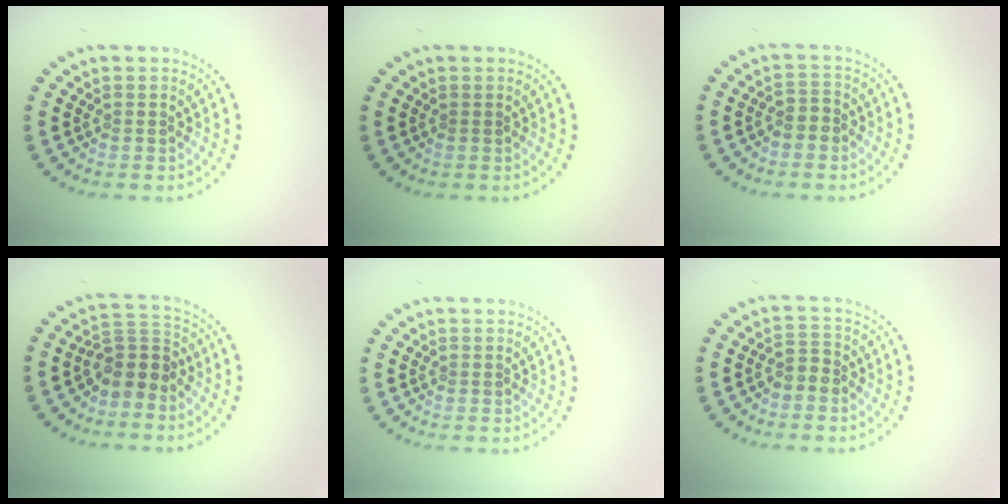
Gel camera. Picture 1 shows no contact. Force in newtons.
{"total": 0.0}
{"total": 1.5, "press": 1.4, "slide": 0.7}
{"total": 3.4, "press": 2.8, "slide": 2.0}
{"total": 0.0}
{"total": 1.7, "press": 1.5, "slide": 0.8}